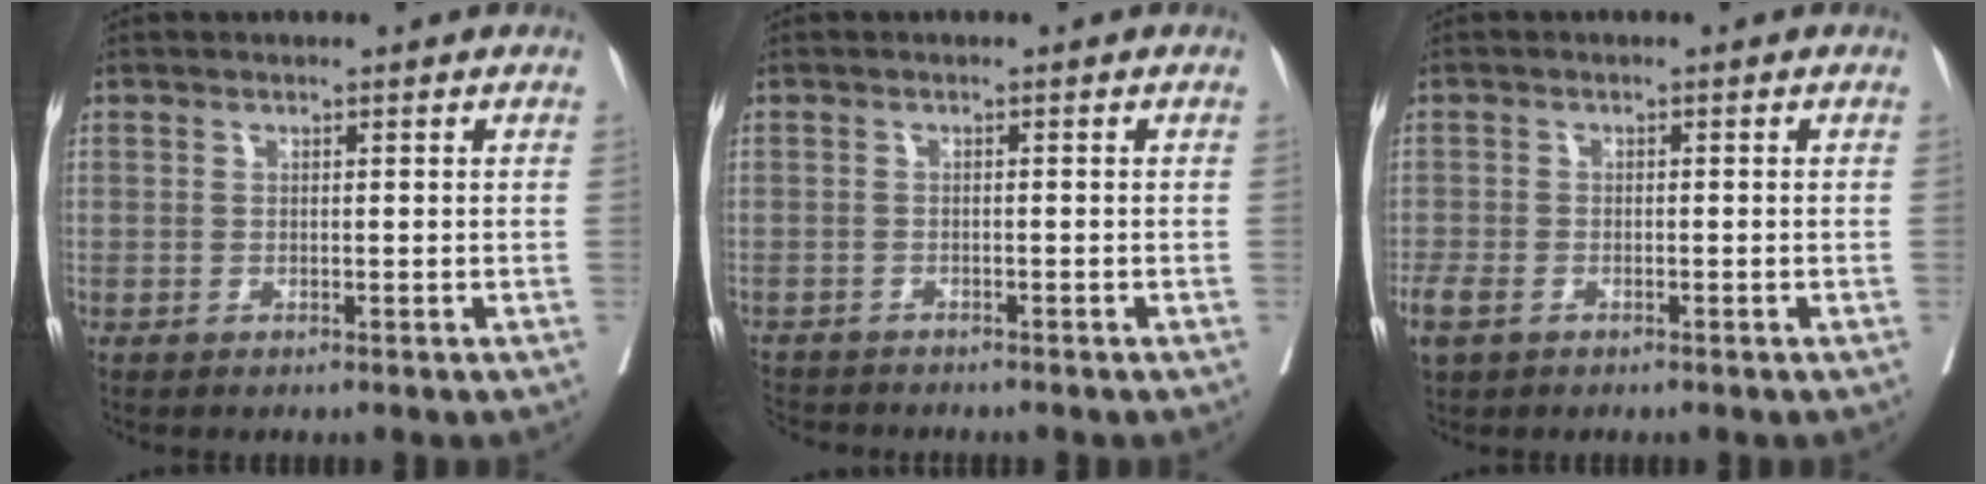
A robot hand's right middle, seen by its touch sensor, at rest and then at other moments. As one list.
[{"total": 4.1, "force": [-4.0, 1.1, 0.3], "torque": [-0.006, -0.012, -0.068]}, {"total": 3.8, "force": [-2.3, 2.3, 2.0], "torque": [-0.048, -0.007, -0.042]}]